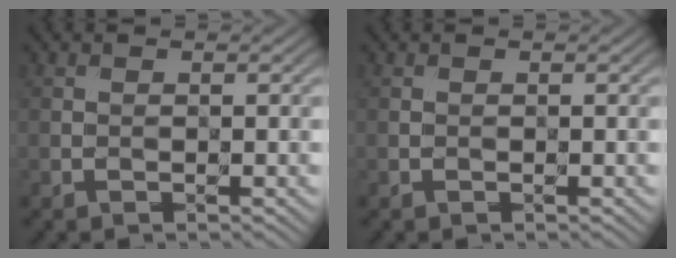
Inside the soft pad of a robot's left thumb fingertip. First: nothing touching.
{"total": 0.0}